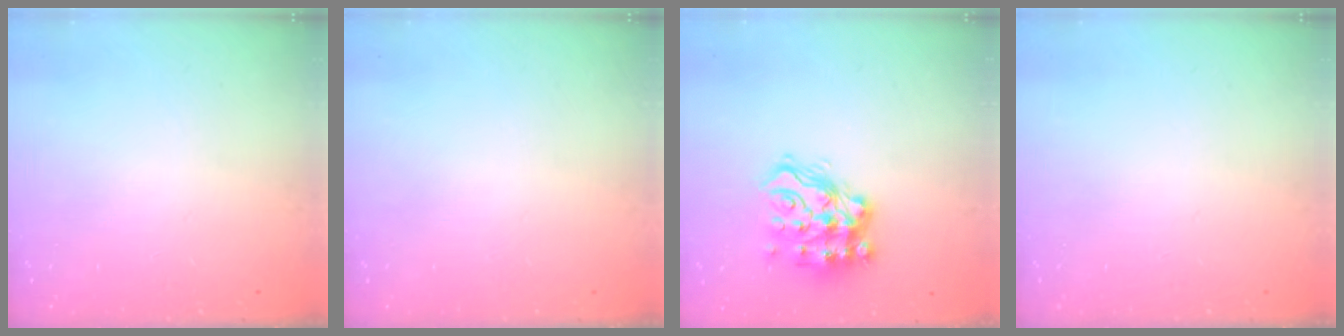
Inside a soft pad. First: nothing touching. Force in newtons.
{"total": 0.0}
{"total": 15.6, "press": 15.5, "slide": 1.6}
{"total": 0.0}